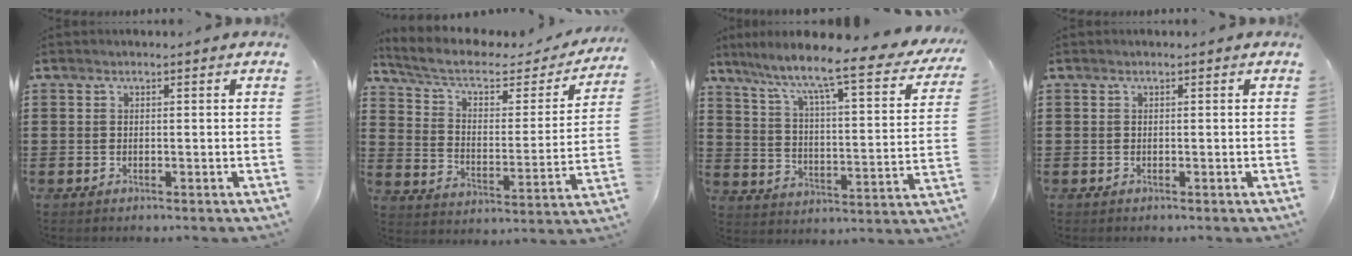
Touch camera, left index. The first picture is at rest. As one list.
[{"total": 5.8, "force": [3.9, 2.5, 3.5], "torque": [-0.086, -0.022, 0.062]}, {"total": 8.7, "force": [7.0, 0.2, 5.3], "torque": [-0.115, -0.062, 0.102]}, {"total": 0.0}]